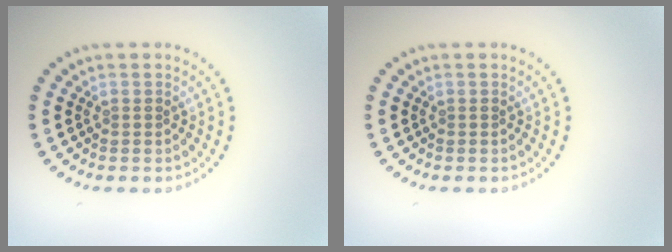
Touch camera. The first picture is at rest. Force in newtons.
{"total": 0.0}